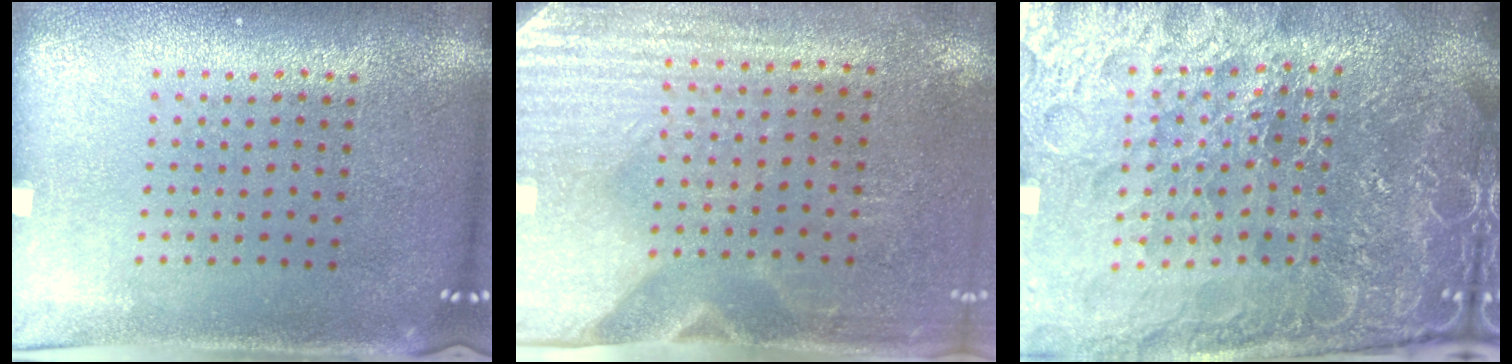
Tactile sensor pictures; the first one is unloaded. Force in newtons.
{"total": 3.0, "press": 2.6, "slide": 1.5}
{"total": 6.8, "press": 6.0, "slide": 3.2}